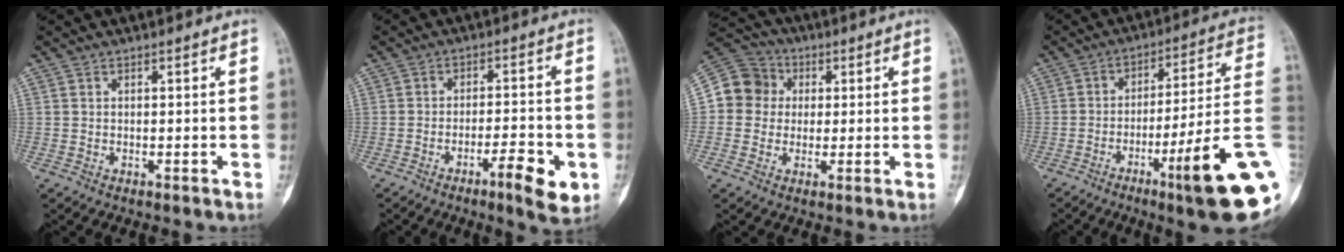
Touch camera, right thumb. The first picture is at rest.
{"total": 8.0, "force": [-3.5, 1.8, 6.9], "torque": [-0.103, 0.016, -0.049]}
{"total": 9.4, "force": [0.8, 8.9, 2.9], "torque": [-0.031, 0.018, 0.003]}
{"total": 19.2, "force": [-7.0, 1.1, 17.8], "torque": [-0.217, 0.027, -0.107]}